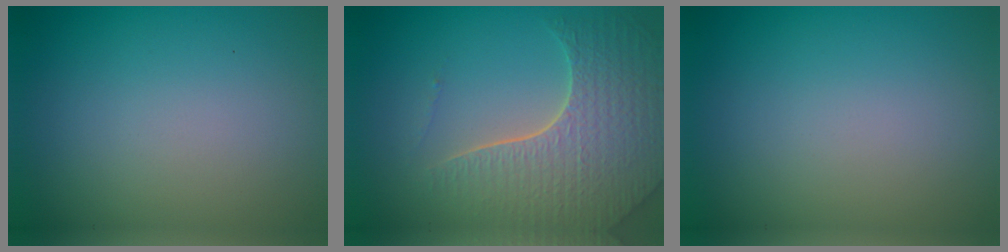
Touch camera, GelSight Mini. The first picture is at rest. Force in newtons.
{"total": 7.1, "press": 5.3, "slide": 4.6}
{"total": 0.0}